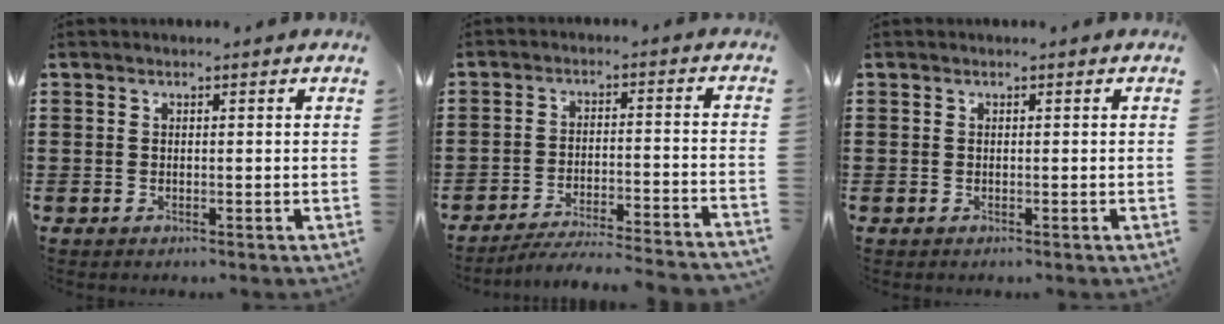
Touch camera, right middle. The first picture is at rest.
{"total": 5.0, "force": [-4.8, -0.2, 1.6], "torque": [-0.033, -0.011, -0.097]}
{"total": 0.0}